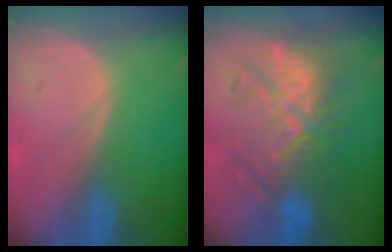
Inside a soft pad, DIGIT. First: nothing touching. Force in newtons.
{"total": 10.2, "press": 10.2, "slide": 0.3}